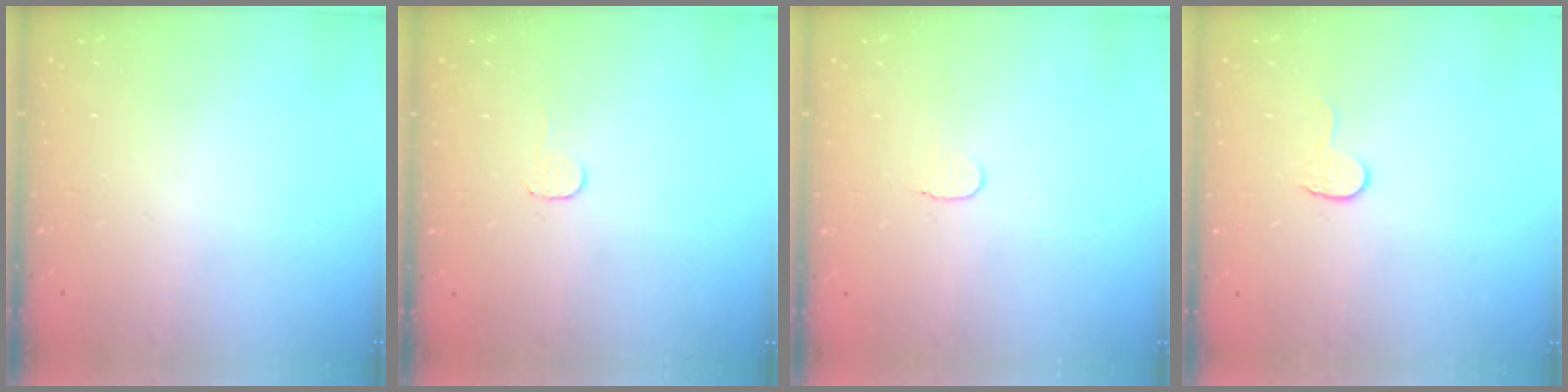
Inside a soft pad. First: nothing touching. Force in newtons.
{"total": 3.2, "press": 3.1, "slide": 0.3}
{"total": 3.6, "press": 3.6, "slide": 0.4}
{"total": 4.6, "press": 4.6, "slide": 0.4}